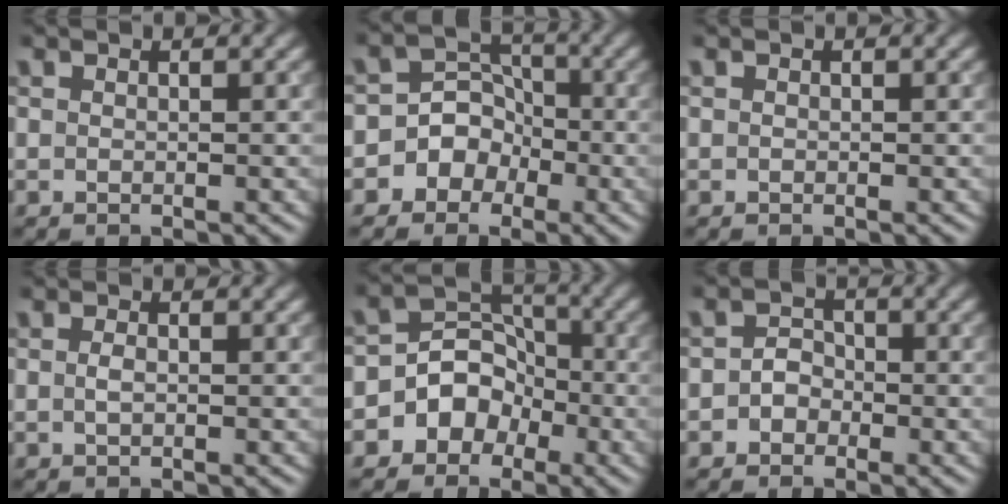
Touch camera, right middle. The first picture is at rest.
{"total": 6.2, "force": [-2.7, 5.4, 0.9], "torque": [0.013, 0.017, -0.068]}
{"total": 0.0}
{"total": 0.8, "force": [0.0, 0.3, 0.7], "torque": [-0.017, -0.001, -0.001]}
{"total": 5.5, "force": [-2.5, 4.6, 1.6], "torque": [0.011, 0.017, -0.072]}
{"total": 1.9, "force": [-0.7, 1.6, 0.7], "torque": [-0.004, 0.004, -0.019]}